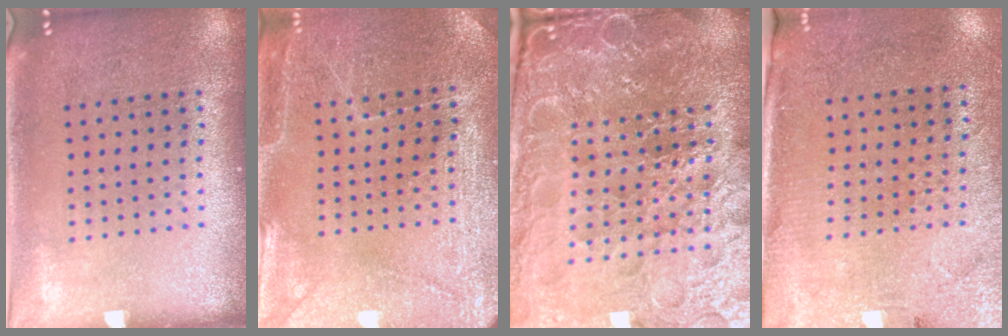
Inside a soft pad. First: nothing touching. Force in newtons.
{"total": 2.9, "press": 2.9, "slide": 0.2}
{"total": 5.5, "press": 5.1, "slide": 2.2}
{"total": 2.7, "press": 2.4, "slide": 1.3}